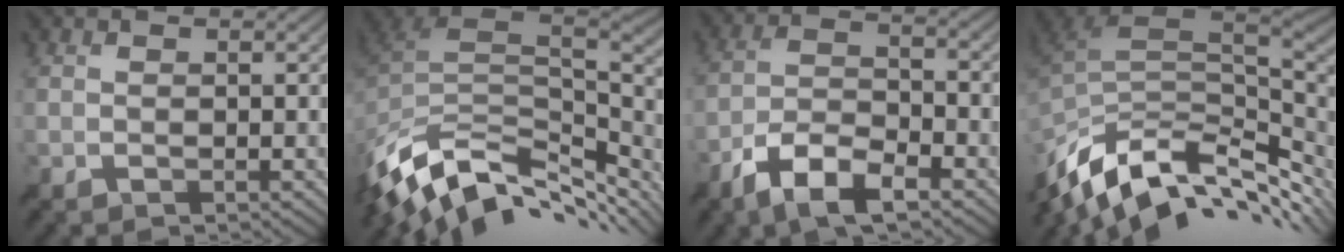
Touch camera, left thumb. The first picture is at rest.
{"total": 13.5, "force": [-7.5, 7.4, 8.4], "torque": [-0.216, -0.021, -0.125]}
{"total": 7.9, "force": [-5.1, 2.5, 5.5], "torque": [-0.104, 0.002, -0.106]}
{"total": 14.0, "force": [-5.3, 7.3, 10.7], "torque": [-0.243, -0.015, -0.088]}